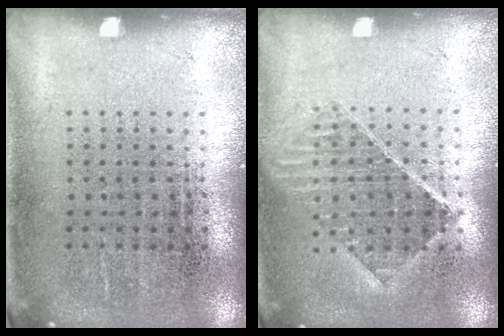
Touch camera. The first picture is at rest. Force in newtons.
{"total": 1.2, "press": 1.1, "slide": 0.4}